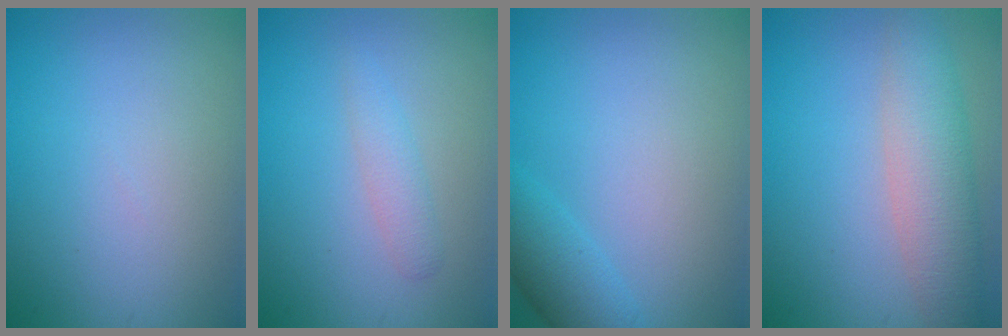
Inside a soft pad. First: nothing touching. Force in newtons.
{"total": 1.1, "press": 1.1, "slide": 0.1}
{"total": 3.0, "press": 3.0, "slide": 0.1}
{"total": 5.3, "press": 5.3, "slide": 0.1}